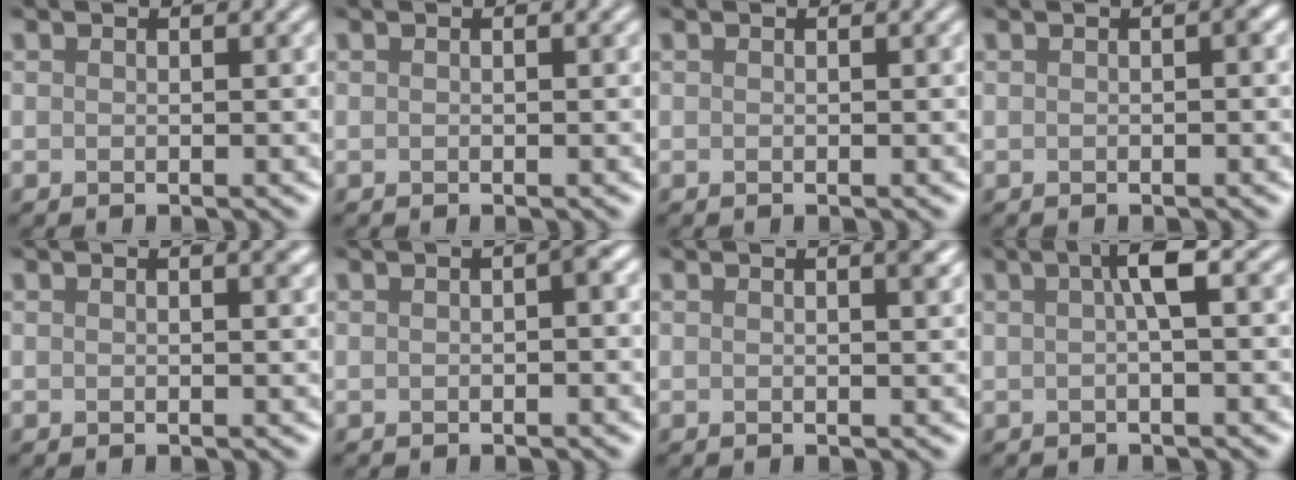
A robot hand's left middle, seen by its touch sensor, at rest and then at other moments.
{"total": 0.0}
{"total": 0.0}
{"total": 0.7, "force": [0.0, 0.1, 0.7], "torque": [-0.009, 0.003, 0.001]}
{"total": 1.1, "force": [0.6, 0.3, 0.9], "torque": [-0.008, 0.003, 0.008]}
{"total": 1.1, "force": [0.0, 0.1, 1.1], "torque": [-0.015, 0.005, 0.001]}
{"total": 1.4, "force": [0.7, 0.4, 1.2], "torque": [-0.010, 0.004, 0.009]}
{"total": 2.6, "force": [0.5, 0.4, 2.6], "torque": [-0.044, 0.010, 0.006]}